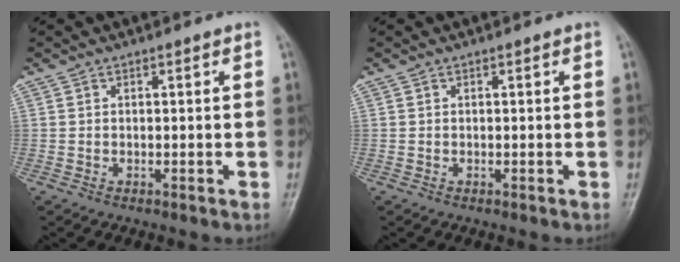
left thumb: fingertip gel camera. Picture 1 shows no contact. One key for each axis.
{"total": 0.0}